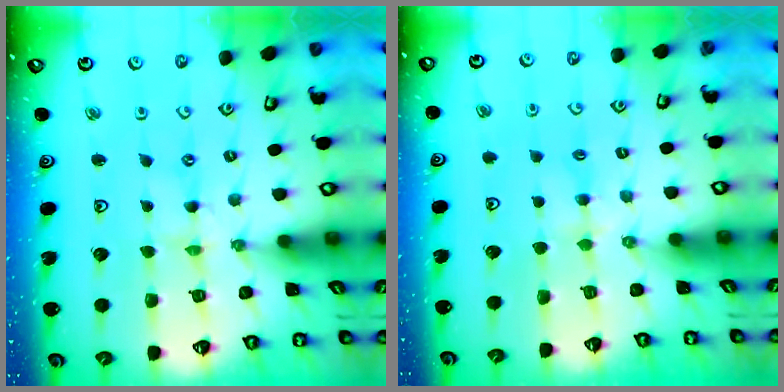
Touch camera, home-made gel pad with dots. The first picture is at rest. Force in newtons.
{"total": 3.0, "press": 2.9, "slide": 0.5}